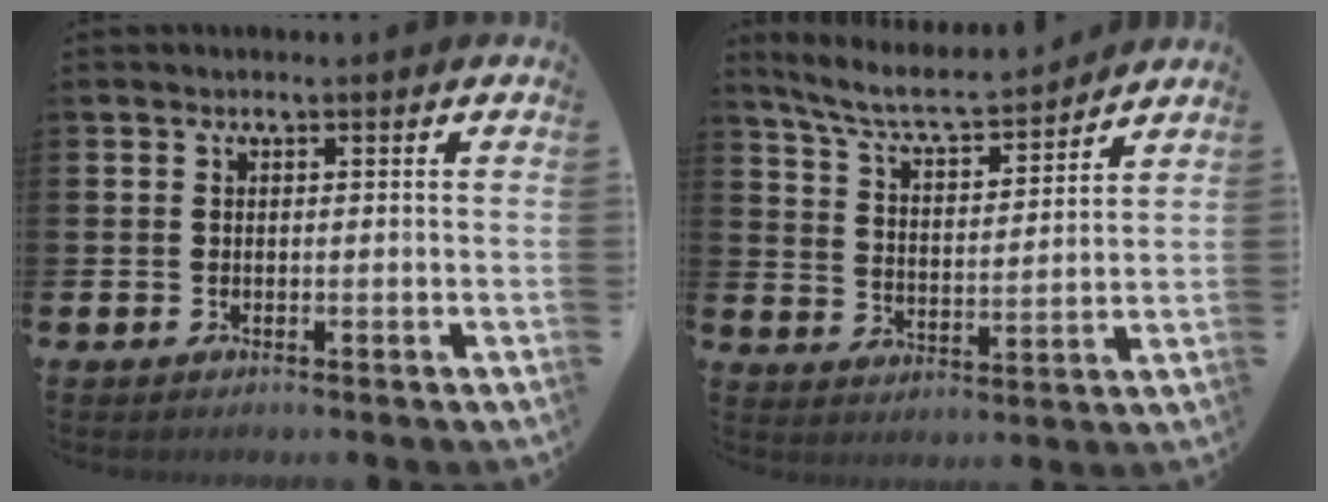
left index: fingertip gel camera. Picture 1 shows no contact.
{"total": 7.2, "force": [6.6, 1.1, 2.7], "torque": [-0.085, -0.043, 0.112]}